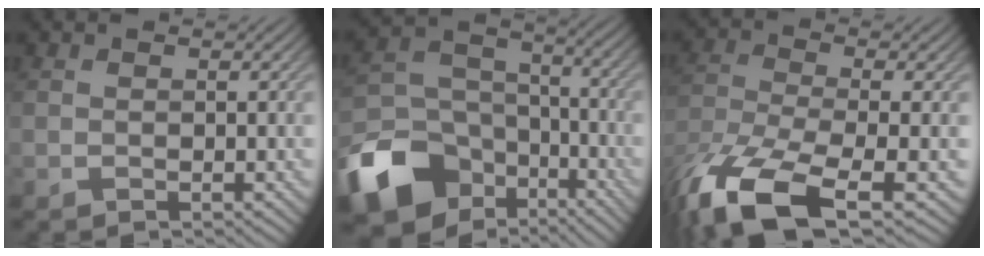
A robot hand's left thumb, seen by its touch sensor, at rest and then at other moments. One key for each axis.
{"total": 16.8, "fx": -9.3, "fy": 11.5, "fz": 7.8, "tx": -0.226, "ty": -0.046, "tz": -0.162}
{"total": 13.2, "fx": -8.2, "fy": 4.2, "fz": 9.4, "tx": -0.210, "ty": -0.030, "tz": -0.157}